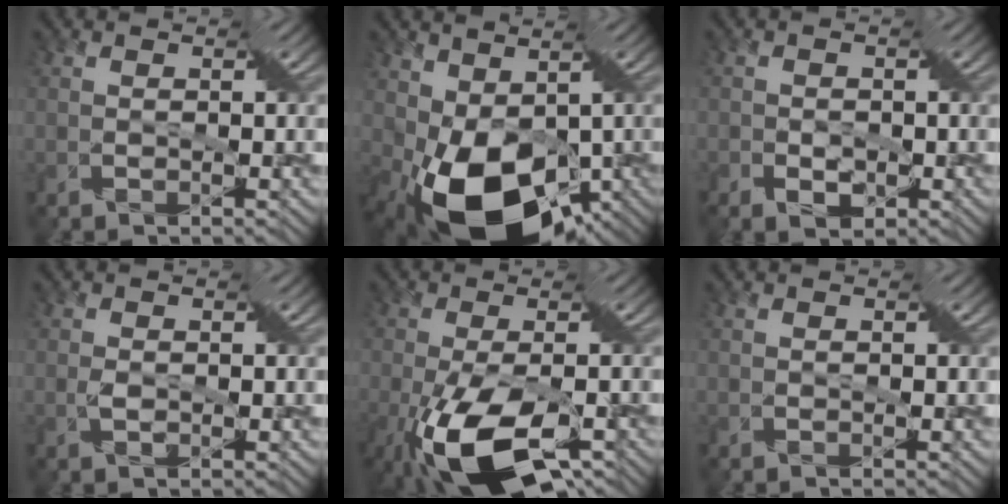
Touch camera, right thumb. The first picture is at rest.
{"total": 13.0, "force": [-2.3, 8.1, 9.9], "torque": [-0.182, -0.034, -0.036]}
{"total": 2.4, "force": [-1.0, 1.8, 1.3], "torque": [-0.011, -0.004, -0.024]}
{"total": 1.2, "force": [-0.1, 0.5, 1.1], "torque": [-0.028, -0.004, -0.005]}
{"total": 14.6, "force": [-6.8, 6.5, 11.2], "torque": [-0.218, -0.045, -0.104]}
{"total": 0.0}